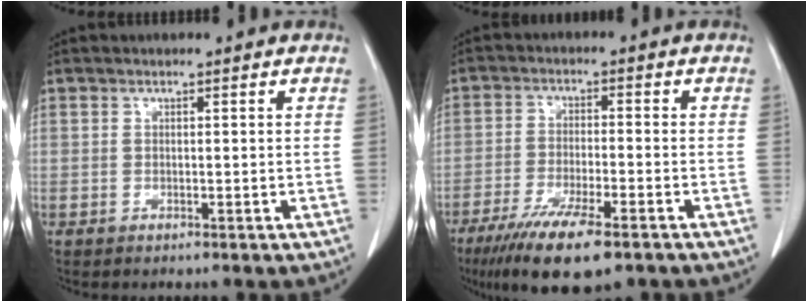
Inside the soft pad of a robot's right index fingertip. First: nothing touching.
{"total": 11.8, "force": [-7.9, 2.2, 8.5], "torque": [-0.143, -0.026, -0.126]}